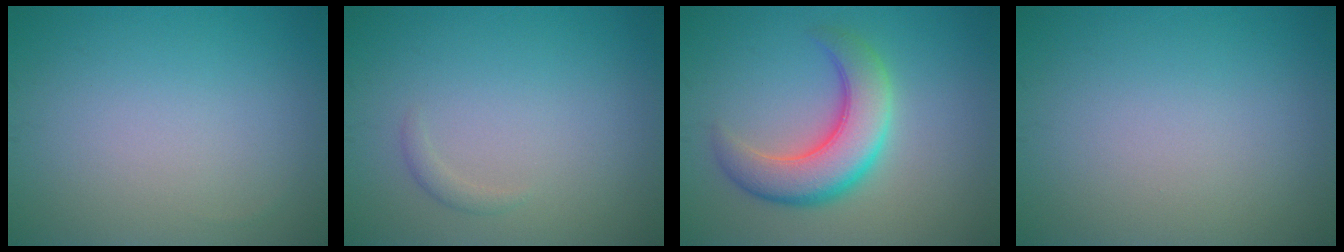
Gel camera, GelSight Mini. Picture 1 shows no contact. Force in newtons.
{"total": 0.8, "press": 0.8, "slide": 0.1}
{"total": 6.5, "press": 6.5, "slide": 0.4}
{"total": 0.0}